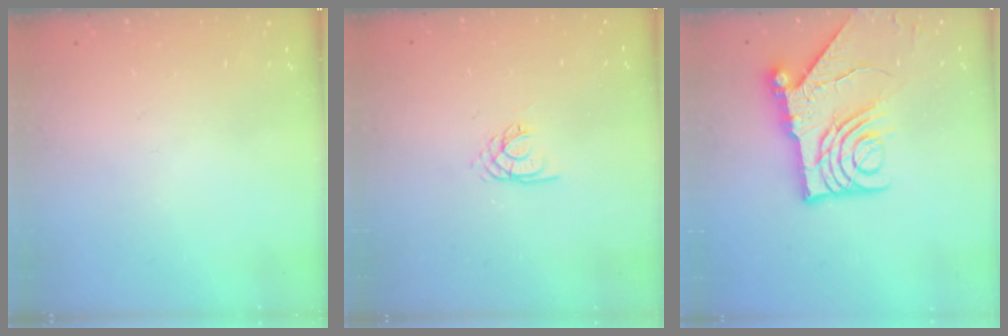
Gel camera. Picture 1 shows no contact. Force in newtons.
{"total": 1.8, "press": 1.8, "slide": 0.2}
{"total": 15.5, "press": 15.4, "slide": 1.7}